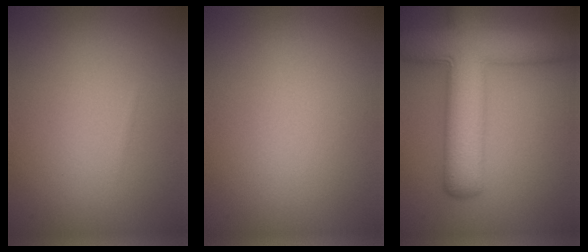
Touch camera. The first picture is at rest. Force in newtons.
{"total": 0.0}
{"total": 9.8, "press": 9.8, "slide": 0.4}